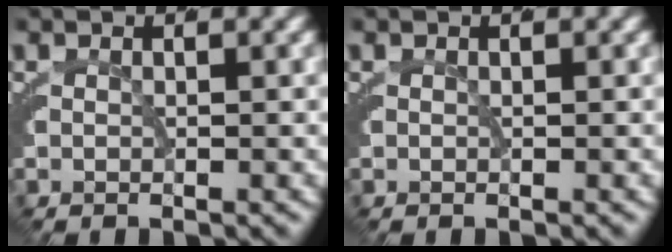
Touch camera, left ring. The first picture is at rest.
{"total": 0.0}